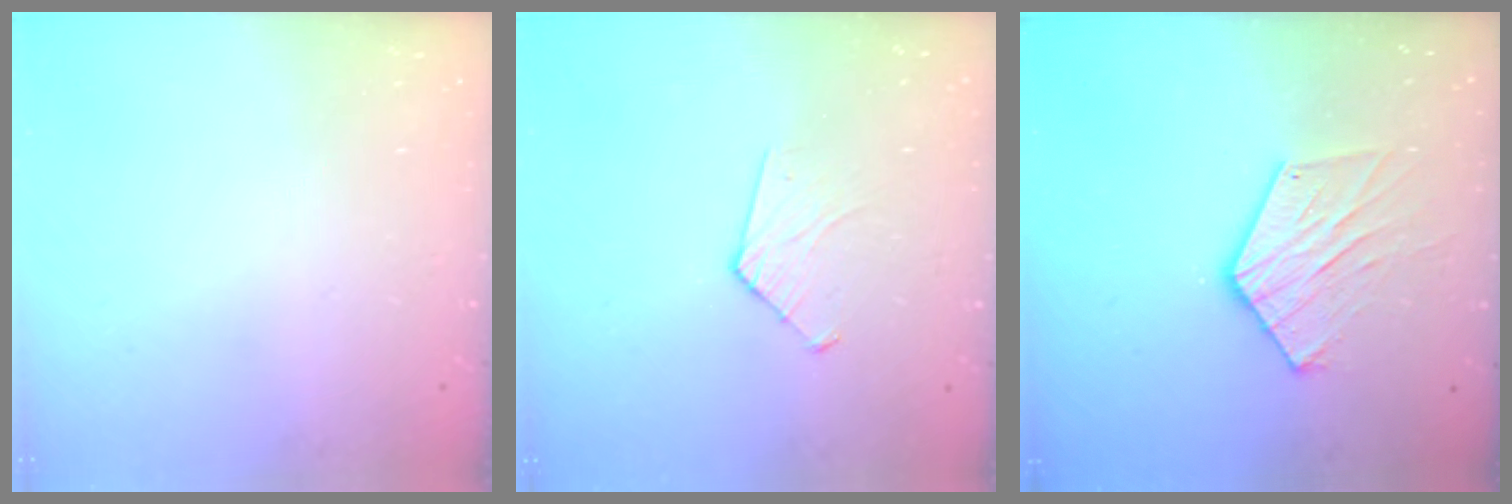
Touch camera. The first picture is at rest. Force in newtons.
{"total": 6.2, "press": 6.2, "slide": 0.5}
{"total": 10.5, "press": 10.5, "slide": 0.4}